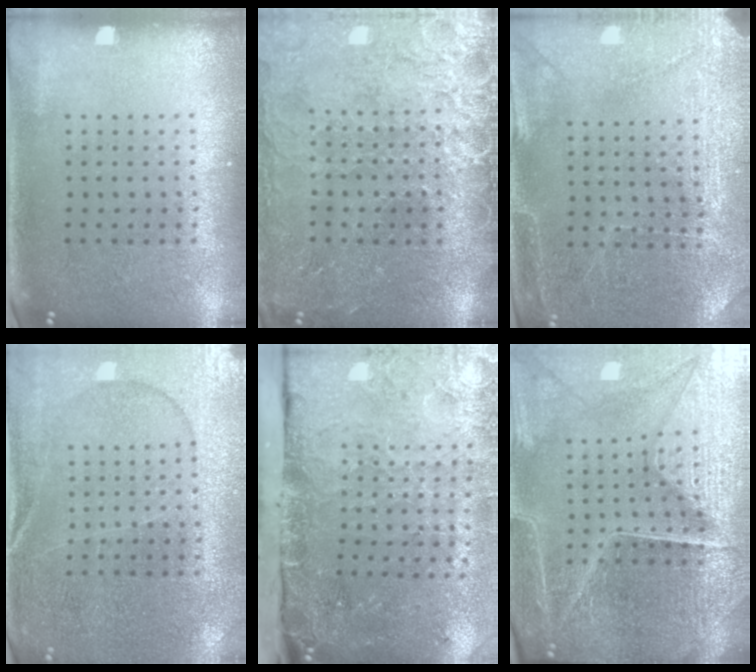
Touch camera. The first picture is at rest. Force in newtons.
{"total": 3.8, "press": 3.4, "slide": 1.7}
{"total": 2.9, "press": 2.9, "slide": 0.2}
{"total": 1.1, "press": 1.1, "slide": 0.4}
{"total": 4.9, "press": 3.7, "slide": 3.2}
{"total": 5.2, "press": 4.9, "slide": 1.6}